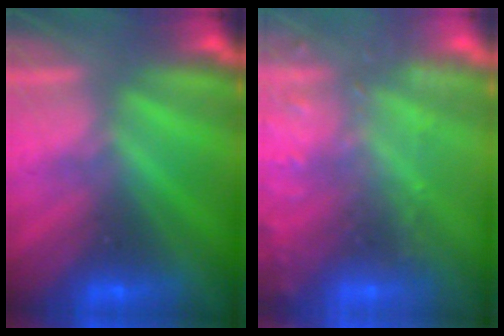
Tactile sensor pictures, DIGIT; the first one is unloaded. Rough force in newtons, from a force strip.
{"total": 7.7}